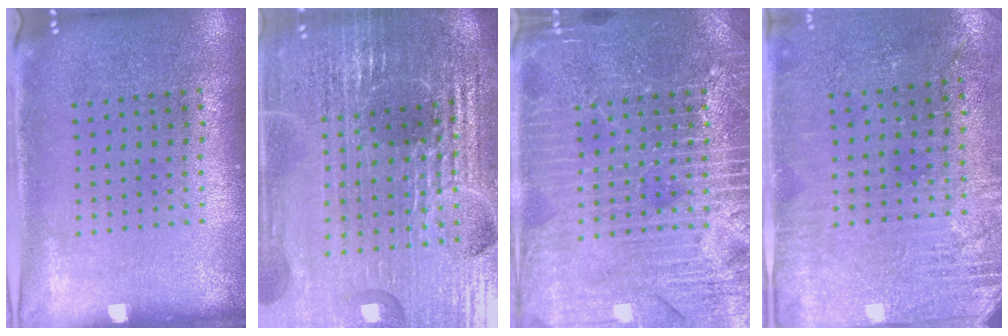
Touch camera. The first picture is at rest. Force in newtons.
{"total": 6.6, "press": 5.8, "slide": 3.2}
{"total": 4.0, "press": 4.0, "slide": 0.4}
{"total": 2.9, "press": 2.7, "slide": 1.1}